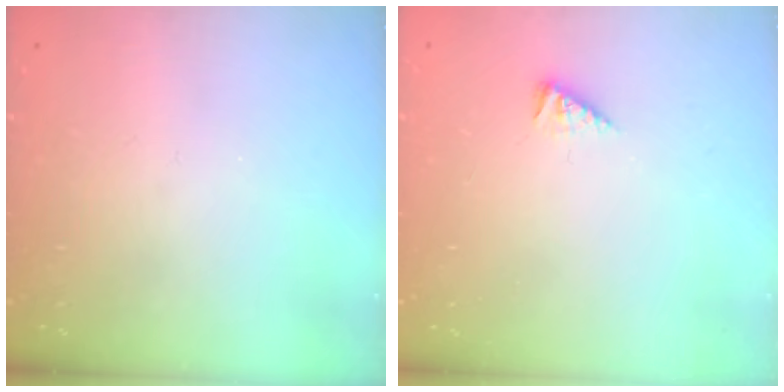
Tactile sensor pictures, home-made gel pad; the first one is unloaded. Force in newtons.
{"total": 1.8, "press": 1.8, "slide": 0.4}